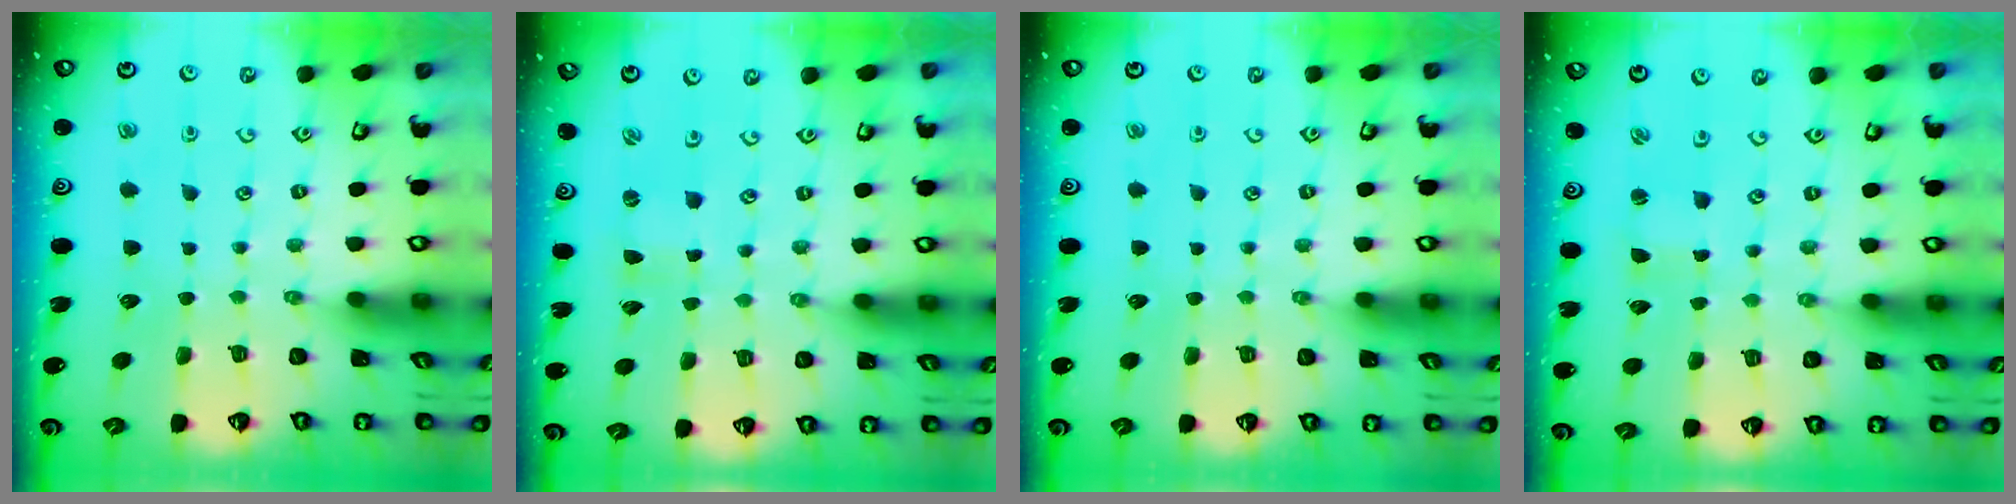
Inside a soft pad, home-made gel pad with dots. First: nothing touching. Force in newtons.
{"total": 1.1, "press": 1.1, "slide": 0.2}
{"total": 0.0}
{"total": 1.1, "press": 1.1, "slide": 0.0}